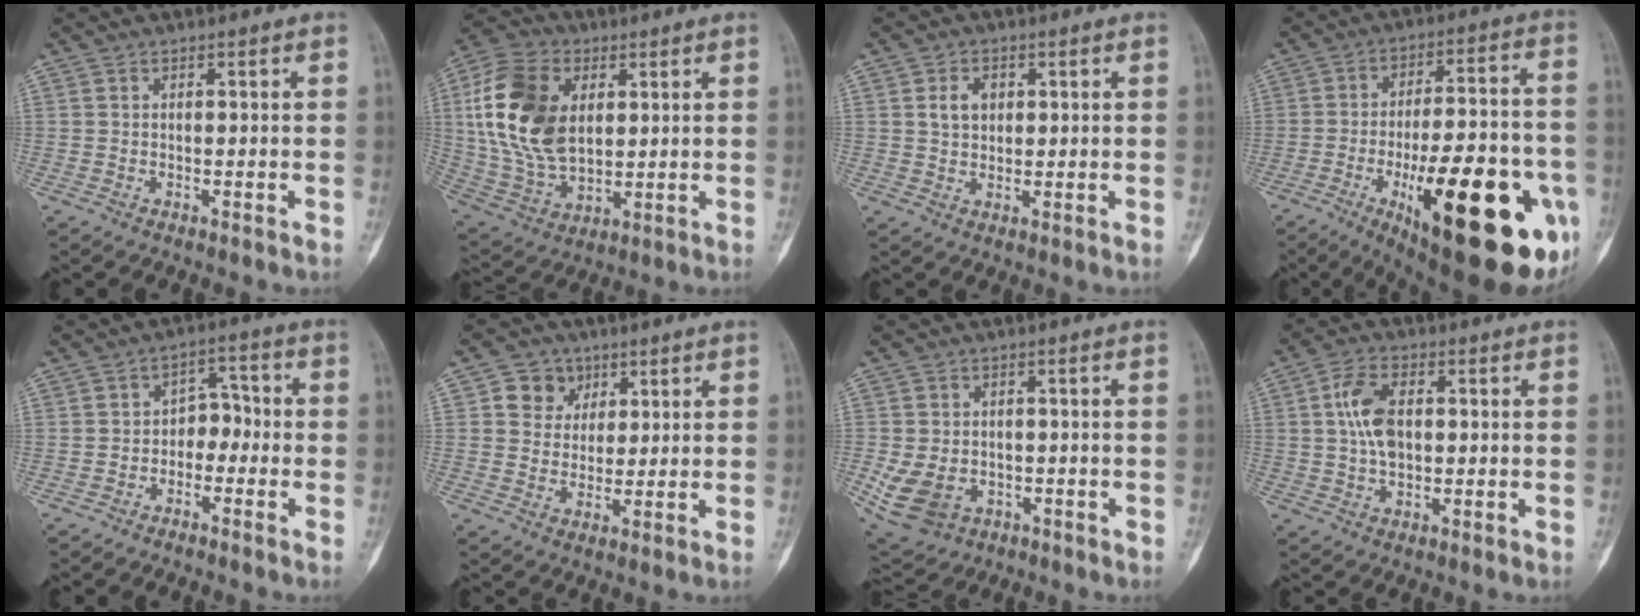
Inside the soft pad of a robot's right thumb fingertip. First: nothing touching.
{"total": 19.9, "force": [4.1, 12.8, 14.6], "torque": [-0.285, -0.007, 0.081]}
{"total": 4.2, "force": [1.2, 3.2, 2.5], "torque": [-0.029, -0.001, 0.022]}
{"total": 31.4, "force": [-10.9, 10.5, 27.5], "torque": [-0.339, 0.019, -0.142]}
{"total": 5.1, "force": [-1.5, 3.8, 3.1], "torque": [-0.022, 0.034, -0.037]}
{"total": 6.5, "force": [2.7, 5.7, 1.6], "torque": [0.004, -0.005, 0.044]}
{"total": 9.9, "force": [-2.5, 7.8, 5.5], "torque": [-0.113, 0.008, -0.025]}
{"total": 7.9, "force": [1.1, 4.8, 6.2], "torque": [-0.113, 0.010, 0.019]}